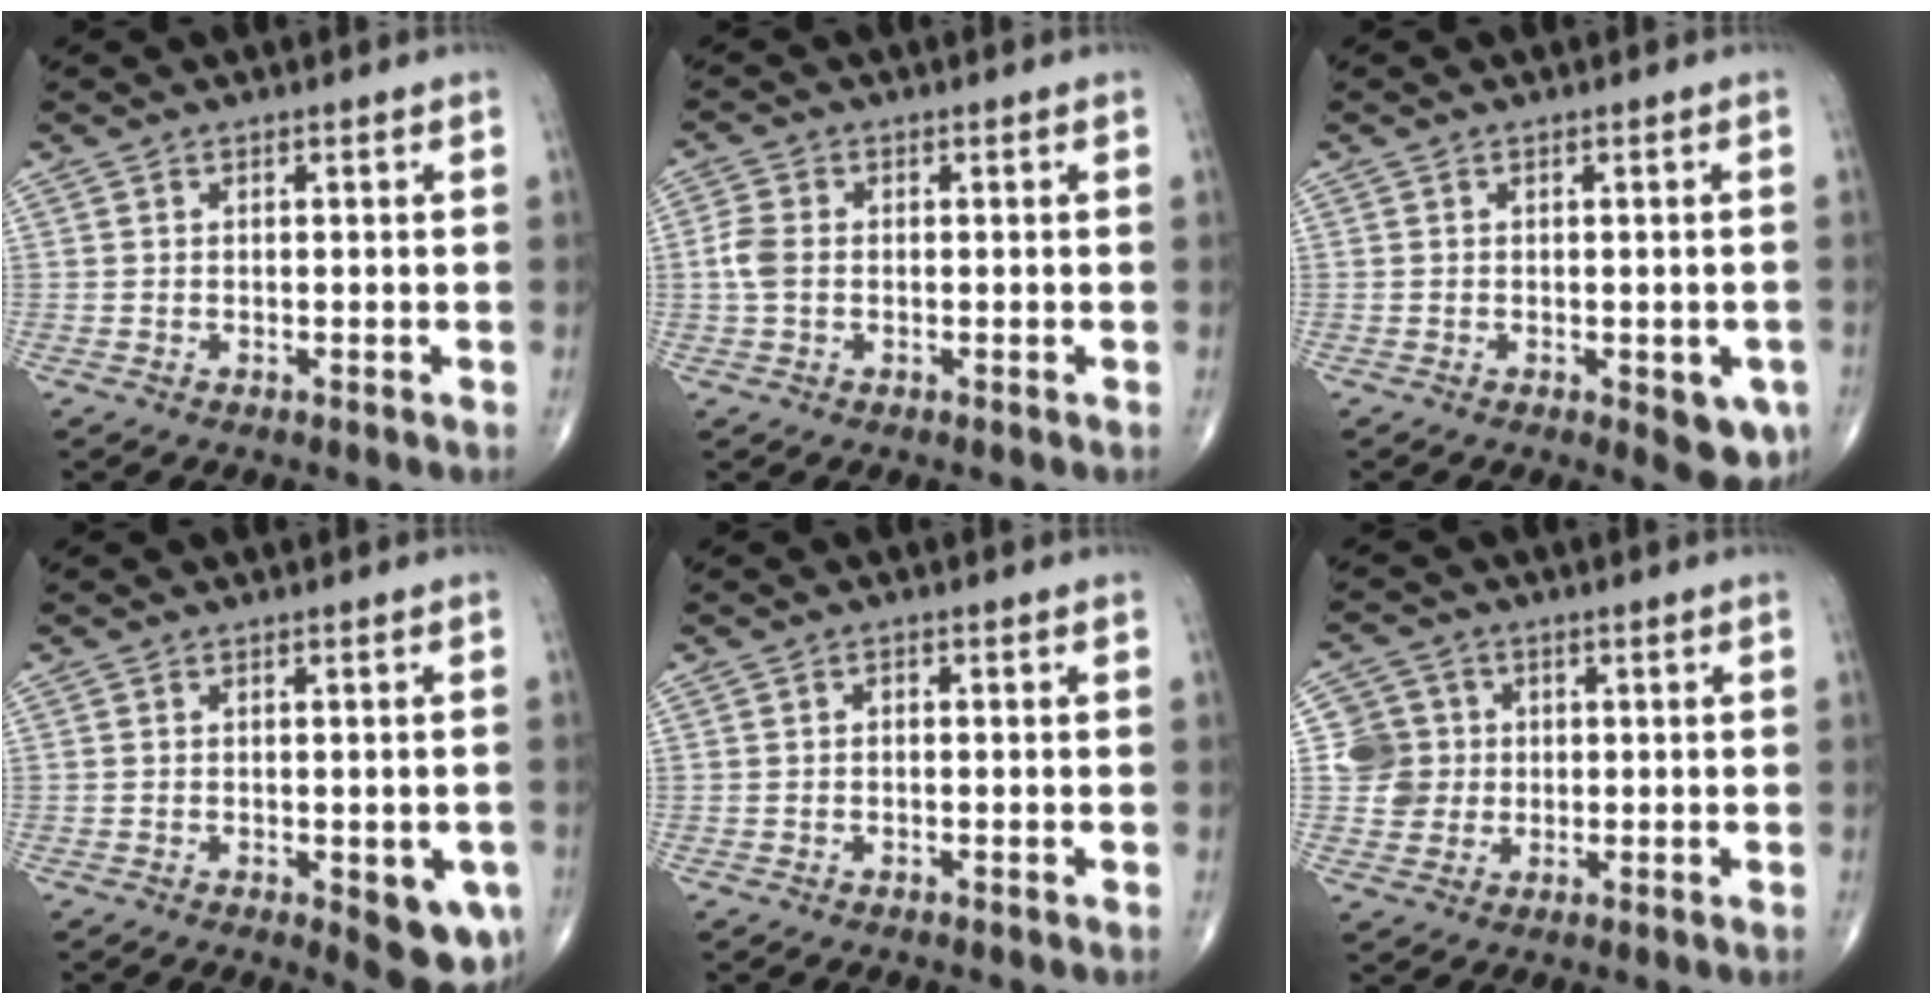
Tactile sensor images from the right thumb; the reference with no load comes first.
{"total": 3.6, "force": [-0.2, 2.5, 2.6], "torque": [-0.067, 0.006, -0.011]}
{"total": 5.7, "force": [-1.9, 2.4, 4.8], "torque": [-0.036, -0.006, -0.019]}
{"total": 7.6, "force": [-2.3, 3.0, 6.7], "torque": [-0.056, -0.009, -0.023]}
{"total": 0.7, "force": [0.0, 0.5, 0.5], "torque": [-0.005, 0.003, -0.004]}
{"total": 6.7, "force": [0.6, 6.6, 0.8], "torque": [0.016, 0.007, 0.007]}